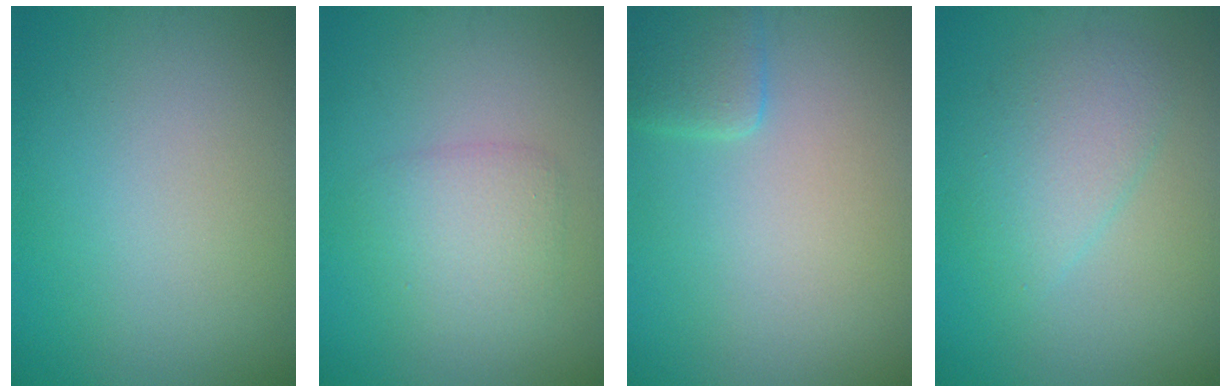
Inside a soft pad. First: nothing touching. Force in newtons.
{"total": 2.5, "press": 2.5, "slide": 0.3}
{"total": 2.4, "press": 2.4, "slide": 0.3}
{"total": 2.9, "press": 2.9, "slide": 0.2}